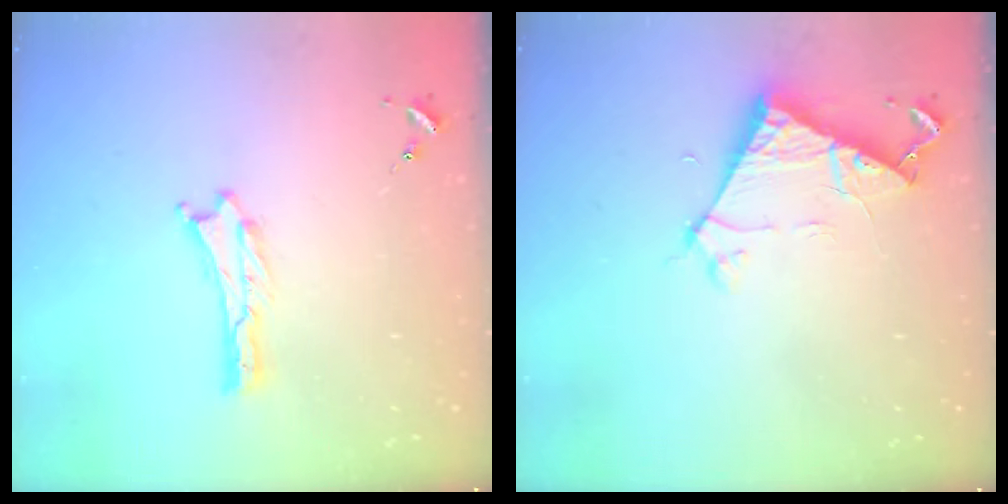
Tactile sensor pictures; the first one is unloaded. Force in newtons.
{"total": 6.1, "press": 6.1, "slide": 0.4}